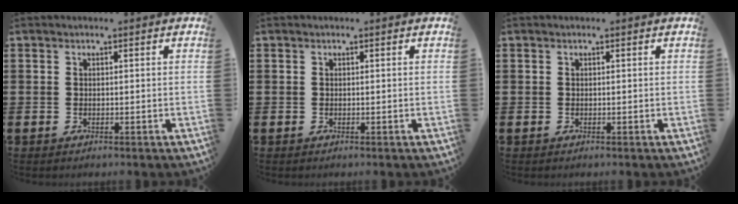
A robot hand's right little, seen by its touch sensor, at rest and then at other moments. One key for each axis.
{"total": 0.0}
{"total": 0.0}